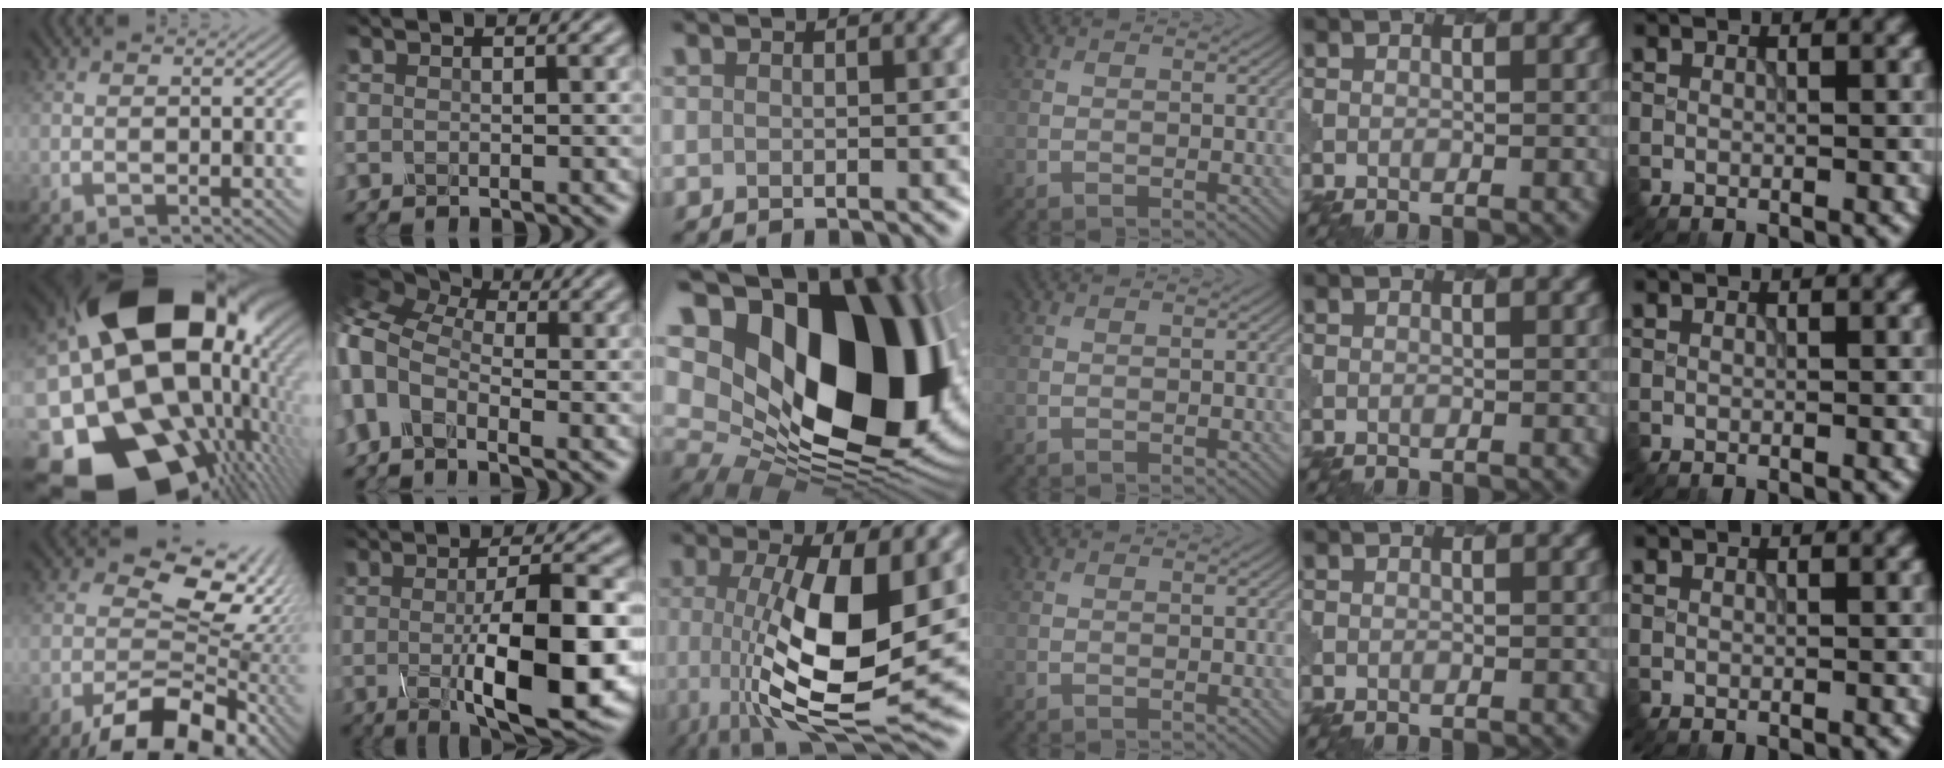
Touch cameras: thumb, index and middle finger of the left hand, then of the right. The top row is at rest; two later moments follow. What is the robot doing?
{"motion": "dispense", "object": "glue stick"}